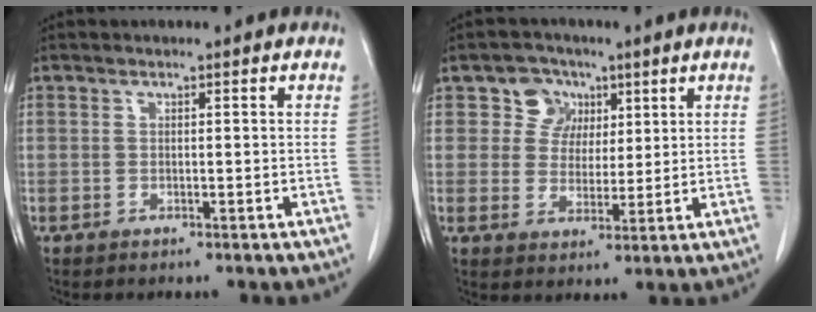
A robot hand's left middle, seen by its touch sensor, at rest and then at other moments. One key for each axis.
{"total": 5.6, "fx": 2.5, "fy": 4.9, "fz": 1.2, "tx": -0.017, "ty": 0.018, "tz": 0.045}